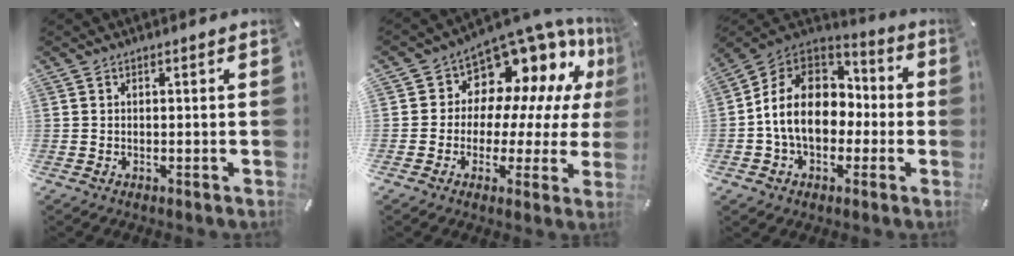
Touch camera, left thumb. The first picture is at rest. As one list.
[{"total": 11.6, "force": [8.2, 7.6, 3.2], "torque": [-0.050, -0.090, 0.142]}, {"total": 14.9, "force": [-2.2, 11.9, 8.7], "torque": [-0.195, 0.025, -0.039]}]